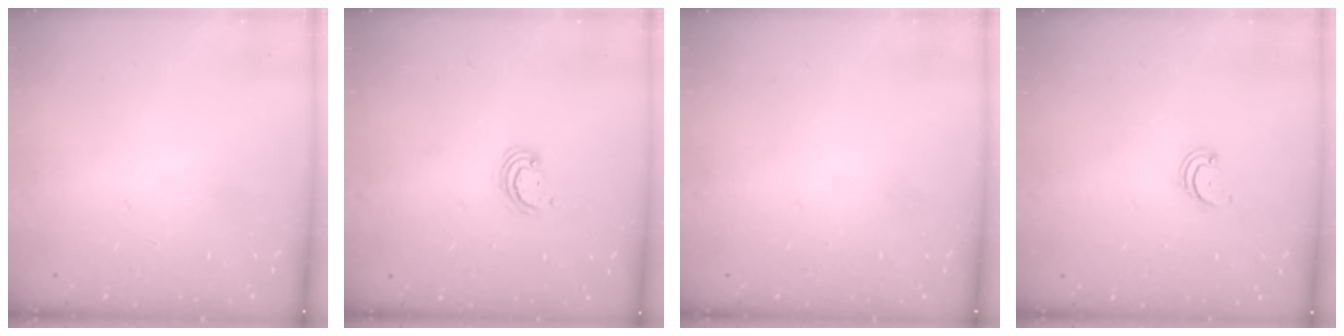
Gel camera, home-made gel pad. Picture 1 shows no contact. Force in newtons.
{"total": 2.5, "press": 2.5, "slide": 0.3}
{"total": 0.0}
{"total": 2.6, "press": 2.5, "slide": 0.5}